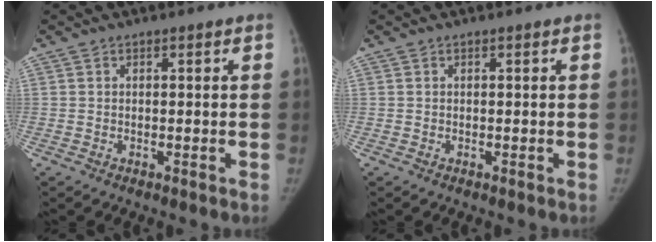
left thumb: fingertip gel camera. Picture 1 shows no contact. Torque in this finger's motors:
{"motor_torque": [0.04, 0.04, 0.01, -0.01, 0.00]}